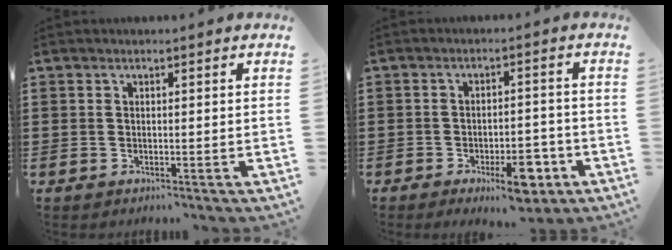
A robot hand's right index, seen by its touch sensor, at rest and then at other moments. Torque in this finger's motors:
{"motor_torque": [0.72, -0.66, 0.21, 0.11]}